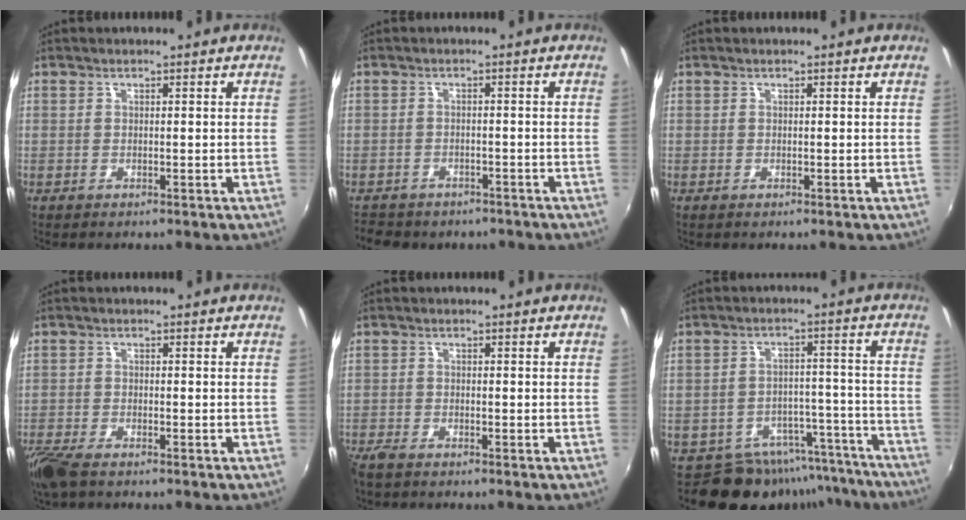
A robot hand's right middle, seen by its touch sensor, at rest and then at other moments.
{"total": 7.3, "force": [-5.9, 3.6, 2.4], "torque": [-0.065, -0.012, -0.084]}
{"total": 0.0}
{"total": 6.6, "force": [-5.1, 1.8, 3.8], "torque": [-0.103, -0.030, -0.100]}
{"total": 3.0, "force": [-2.7, 0.8, 1.2], "torque": [-0.034, -0.014, -0.054]}
{"total": 13.1, "force": [-11.8, 5.4, 1.7], "torque": [-0.021, 0.042, -0.147]}